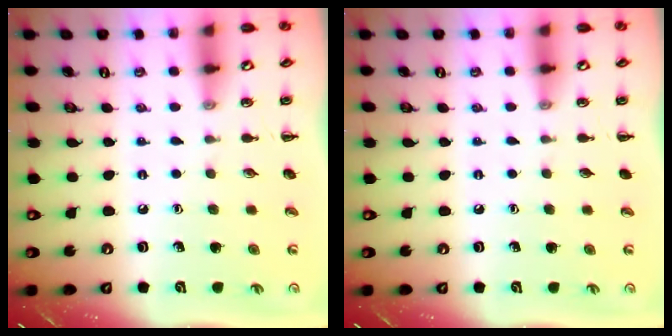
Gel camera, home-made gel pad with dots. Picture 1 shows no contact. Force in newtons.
{"total": 0.0}